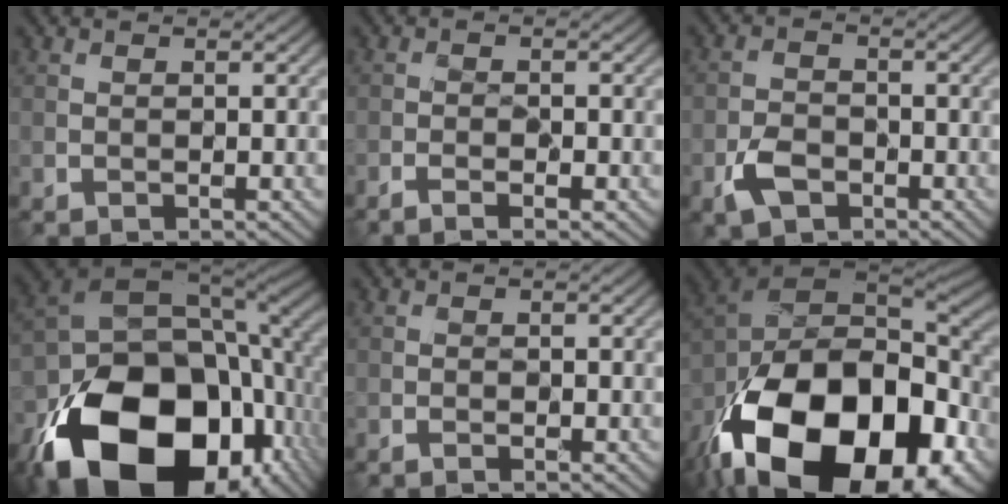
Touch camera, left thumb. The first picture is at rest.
{"total": 2.2, "force": [-1.5, 0.3, 1.6], "torque": [-0.033, 0.001, -0.030]}
{"total": 4.3, "force": [-2.4, 2.6, 2.5], "torque": [-0.052, -0.004, -0.053]}
{"total": 22.2, "force": [-8.8, 13.8, 15.0], "torque": [-0.318, -0.066, -0.111]}
{"total": 0.9, "force": [-0.6, 0.2, 0.7], "torque": [-0.012, 0.000, -0.010]}
{"total": 22.8, "force": [-11.3, 12.6, 15.2], "torque": [-0.319, -0.061, -0.155]}